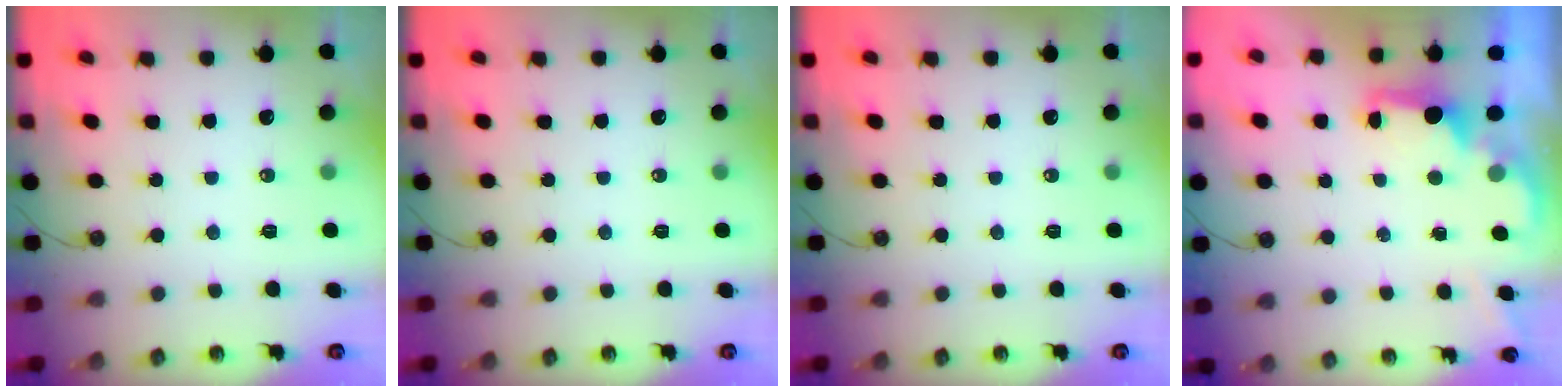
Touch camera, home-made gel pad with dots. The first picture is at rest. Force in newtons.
{"total": 0.0}
{"total": 0.0}
{"total": 1.9, "press": 1.7, "slide": 0.7}